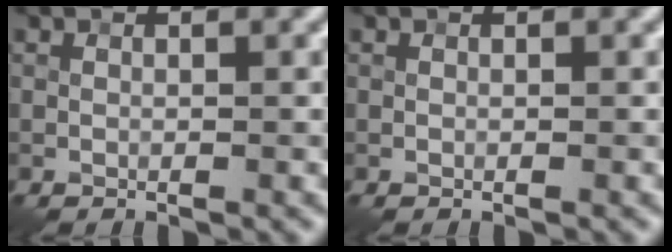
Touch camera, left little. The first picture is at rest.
{"total": 0.0}